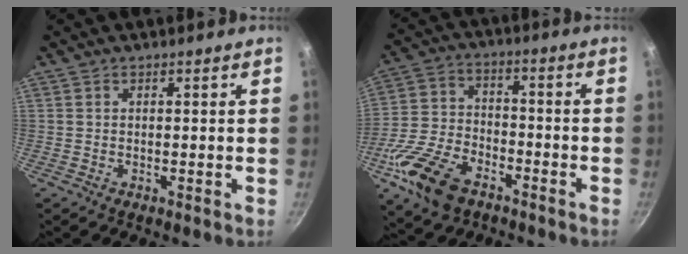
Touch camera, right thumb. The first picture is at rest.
{"total": 15.6, "force": [-8.6, 8.9, 9.5], "torque": [-0.185, 0.034, -0.168]}